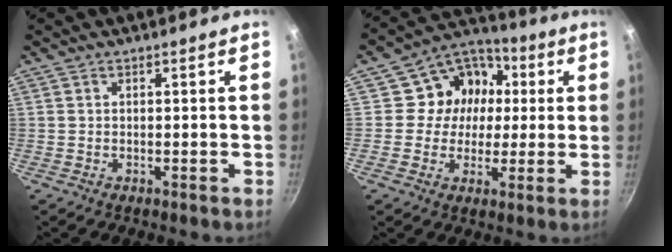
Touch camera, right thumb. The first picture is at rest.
{"total": 7.7, "force": [0.8, 7.2, 2.9], "torque": [0.005, 0.010, -0.003]}